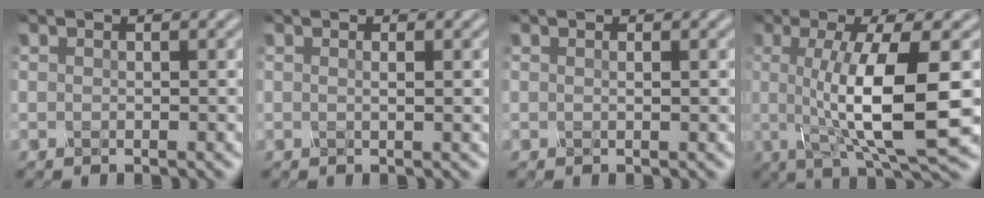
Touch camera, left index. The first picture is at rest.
{"total": 1.0, "force": [0.1, 0.3, 0.9], "torque": [-0.008, 0.003, -0.004]}
{"total": 0.7, "force": [0.1, 0.2, 0.6], "torque": [-0.004, 0.003, -0.003]}
{"total": 10.3, "force": [-0.3, 2.6, 10.0], "torque": [-0.141, -0.004, -0.004]}